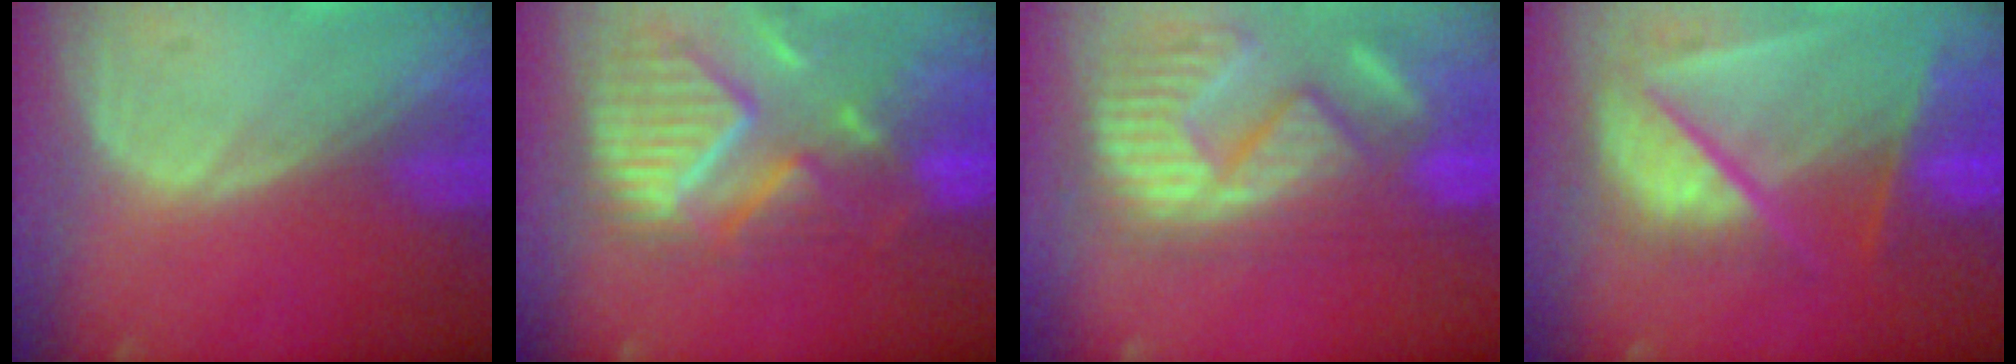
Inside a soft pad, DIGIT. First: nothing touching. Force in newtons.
{"total": 12.2, "press": 10.5, "slide": 6.1}
{"total": 12.3, "press": 11.6, "slide": 4.0}
{"total": 9.7, "press": 8.4, "slide": 4.9}